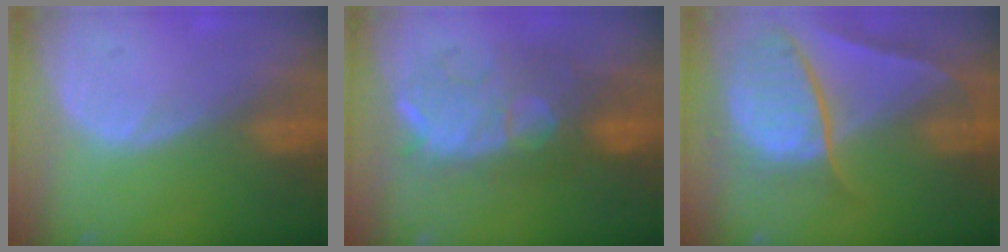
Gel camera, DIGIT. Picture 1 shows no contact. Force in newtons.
{"total": 9.0, "press": 9.0, "slide": 1.2}
{"total": 10.2, "press": 8.6, "slide": 5.4}